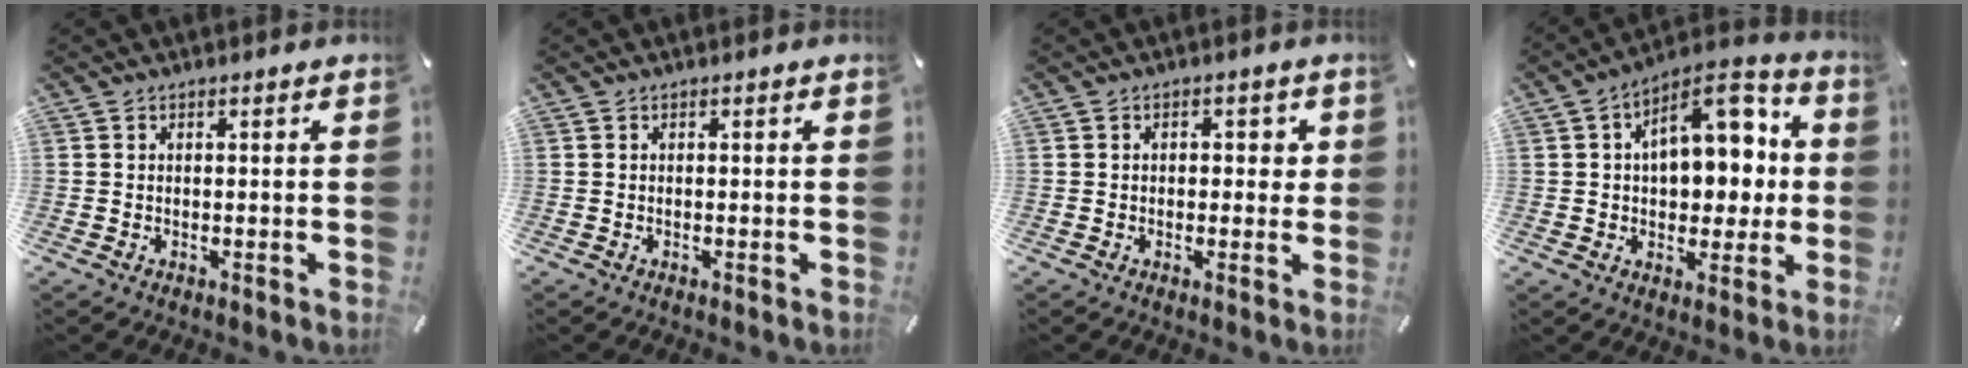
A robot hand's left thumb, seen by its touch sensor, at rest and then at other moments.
{"total": 0.0}
{"total": 2.3, "force": [0.0, 1.7, 1.5], "torque": [-0.006, -0.001, -0.010]}
{"total": 14.6, "force": [3.3, 9.7, 10.5], "torque": [-0.133, -0.022, 0.057]}